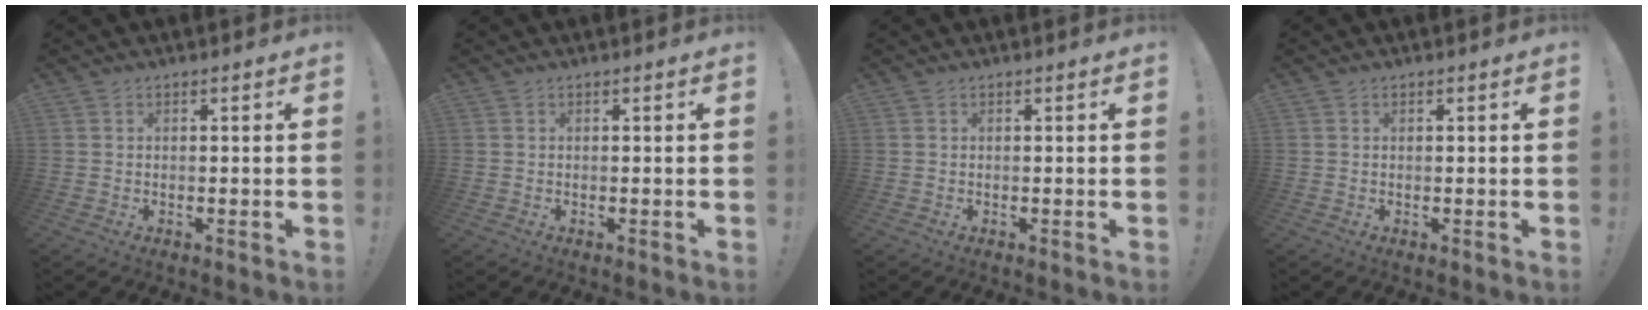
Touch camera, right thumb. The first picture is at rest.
{"total": 0.0}
{"total": 0.0}
{"total": 0.0}